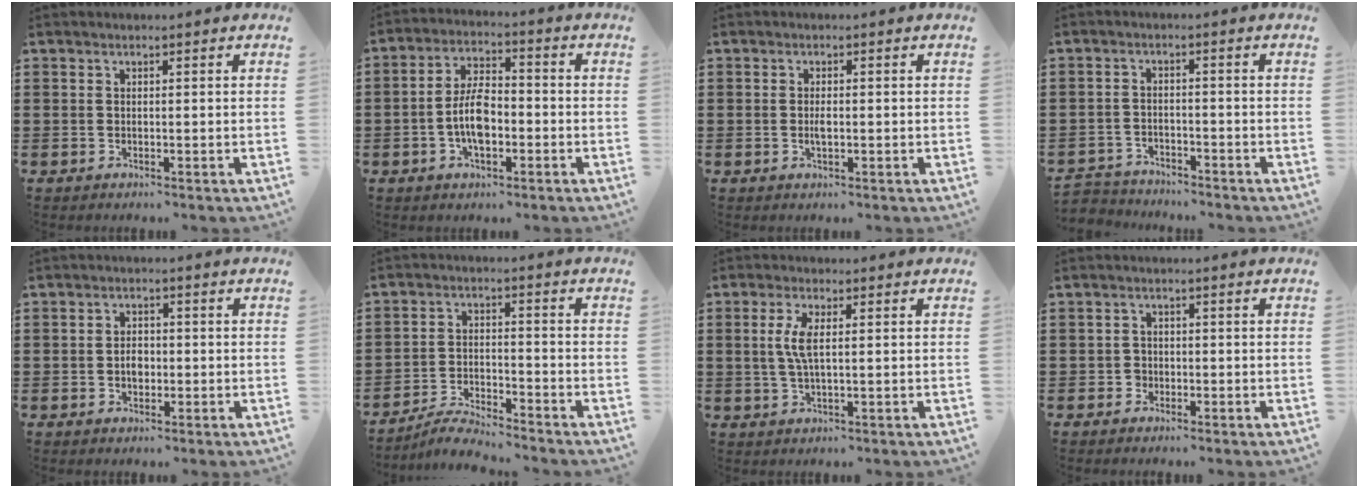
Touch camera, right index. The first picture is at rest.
{"total": 7.3, "force": [-1.8, 3.4, 6.1], "torque": [-0.142, 0.000, -0.041]}
{"total": 1.8, "force": [-0.2, 0.7, 1.6], "torque": [-0.030, 0.002, -0.005]}
{"total": 3.0, "force": [-2.9, 0.5, -0.3], "torque": [-0.004, 0.000, -0.065]}
{"total": 2.7, "force": [-0.3, 1.9, 1.9], "torque": [-0.032, 0.002, -0.009]}
{"total": 4.6, "force": [-4.5, 0.2, 1.0], "torque": [-0.025, 0.002, -0.090]}
{"total": 4.2, "force": [0.6, 1.0, 4.0], "torque": [-0.093, -0.003, 0.004]}
{"total": 1.5, "force": [-0.7, 1.4, 0.3], "torque": [-0.009, 0.002, -0.016]}